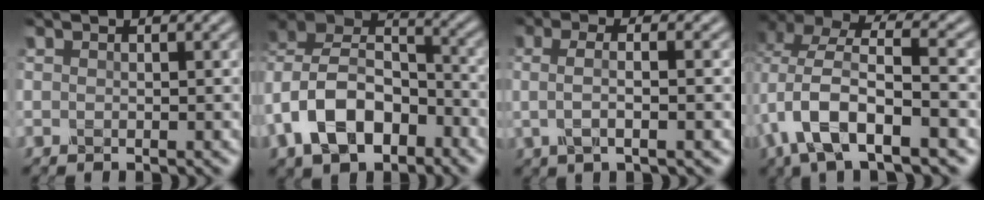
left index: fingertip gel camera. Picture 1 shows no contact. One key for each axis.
{"total": 10.5, "fx": -4.0, "fy": 6.9, "fz": 6.8, "tx": -0.127, "ty": 0.004, "tz": -0.086}
{"total": 3.6, "fx": 0.0, "fy": 1.2, "fz": 3.4, "tx": -0.059, "ty": 0.000, "tz": -0.003}
{"total": 9.1, "fx": -1.5, "fy": 3.7, "fz": 8.2, "tx": -0.159, "ty": 0.012, "tz": -0.037}